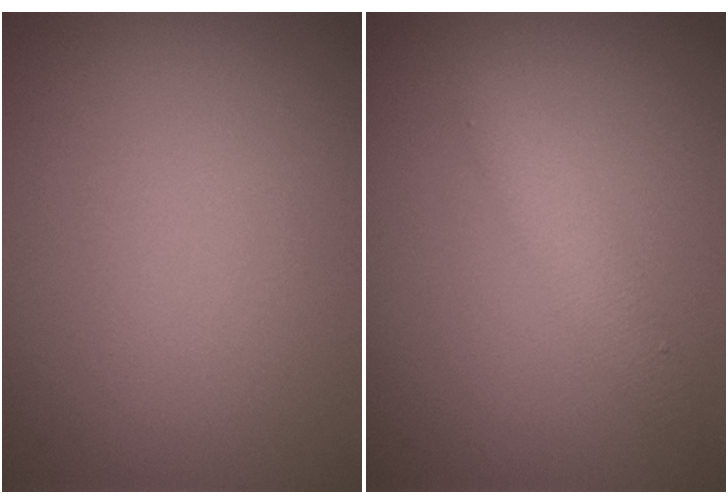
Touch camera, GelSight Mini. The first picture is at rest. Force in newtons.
{"total": 2.0, "press": 2.0, "slide": 0.0}